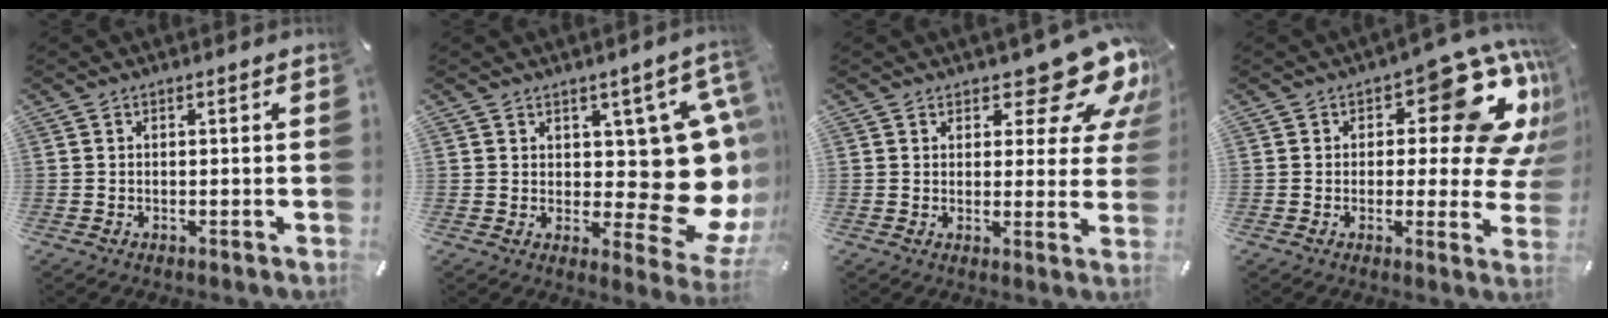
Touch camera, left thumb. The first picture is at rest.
{"total": 17.1, "force": [2.7, 8.8, 14.4], "torque": [-0.188, -0.043, 0.055]}
{"total": 13.5, "force": [8.9, 5.8, 8.4], "torque": [-0.098, -0.072, 0.146]}
{"total": 17.3, "force": [7.4, 8.7, 13.0], "torque": [-0.148, -0.055, 0.121]}